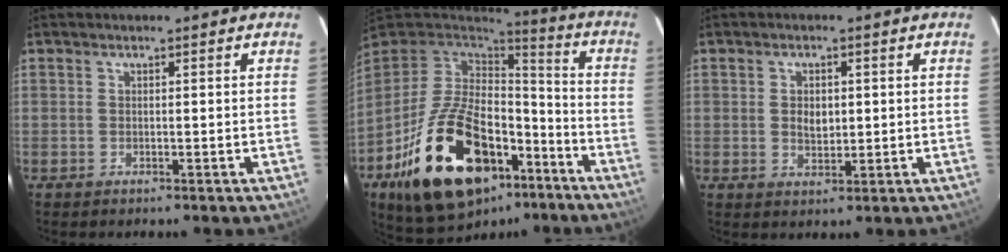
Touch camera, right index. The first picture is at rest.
{"total": 28.4, "force": [-14.0, 15.6, 19.2], "torque": [-0.373, -0.005, -0.210]}
{"total": 3.5, "force": [0.3, 2.4, 2.5], "torque": [-0.041, 0.001, 0.007]}